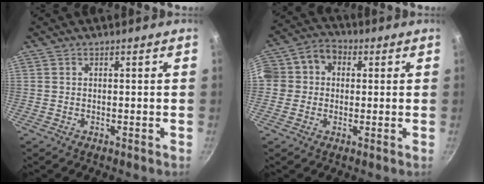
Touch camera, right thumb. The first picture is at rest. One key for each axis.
{"total": 10.0, "fx": 0.7, "fy": 8.9, "fz": 4.7, "tx": -0.070, "ty": 0.026, "tz": -0.006}